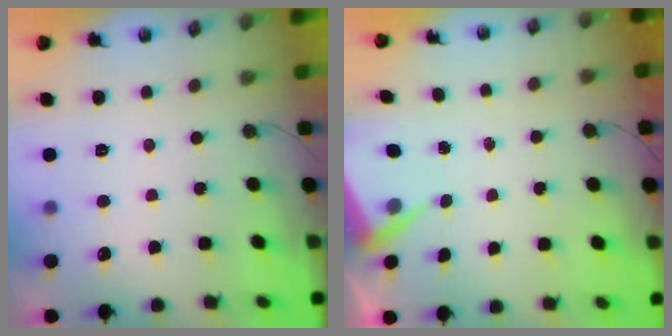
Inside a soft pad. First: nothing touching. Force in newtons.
{"total": 5.7, "press": 5.7, "slide": 0.7}